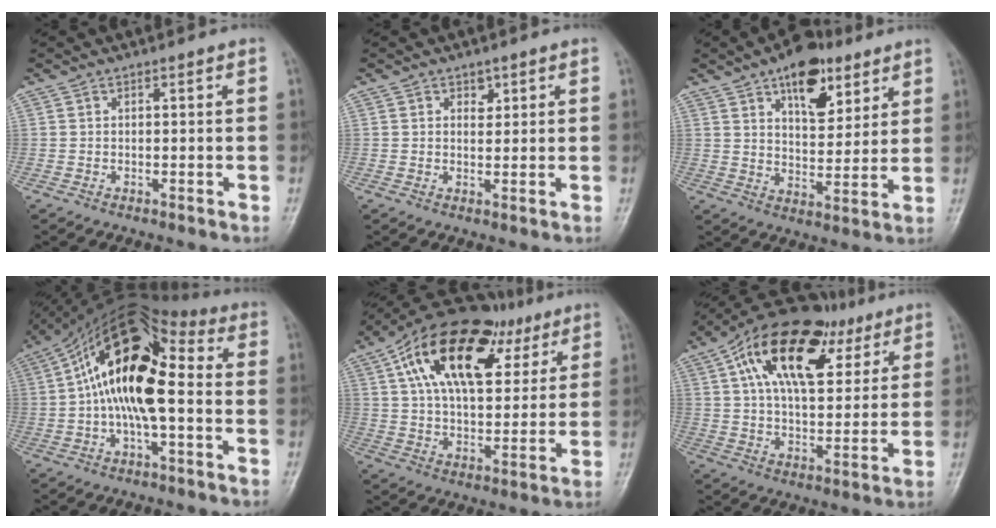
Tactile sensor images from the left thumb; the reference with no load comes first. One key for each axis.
{"total": 2.2, "fx": 1.0, "fy": 1.7, "fz": 1.1, "tx": -0.002, "ty": -0.004, "tz": 0.013}
{"total": 13.0, "fx": 7.3, "fy": 6.9, "fz": 8.3, "tx": -0.088, "ty": -0.033, "tz": 0.114}
{"total": 18.0, "fx": 0.3, "fy": 7.9, "fz": 16.2, "tx": -0.276, "ty": 0.043, "tz": -0.007}
{"total": 24.4, "fx": 10.5, "fy": 13.2, "fz": 17.6, "tx": -0.272, "ty": 0.007, "tz": 0.172}
{"total": 22.7, "fx": 9.9, "fy": 12.2, "fz": 16.5, "tx": -0.249, "ty": 0.003, "tz": 0.162}